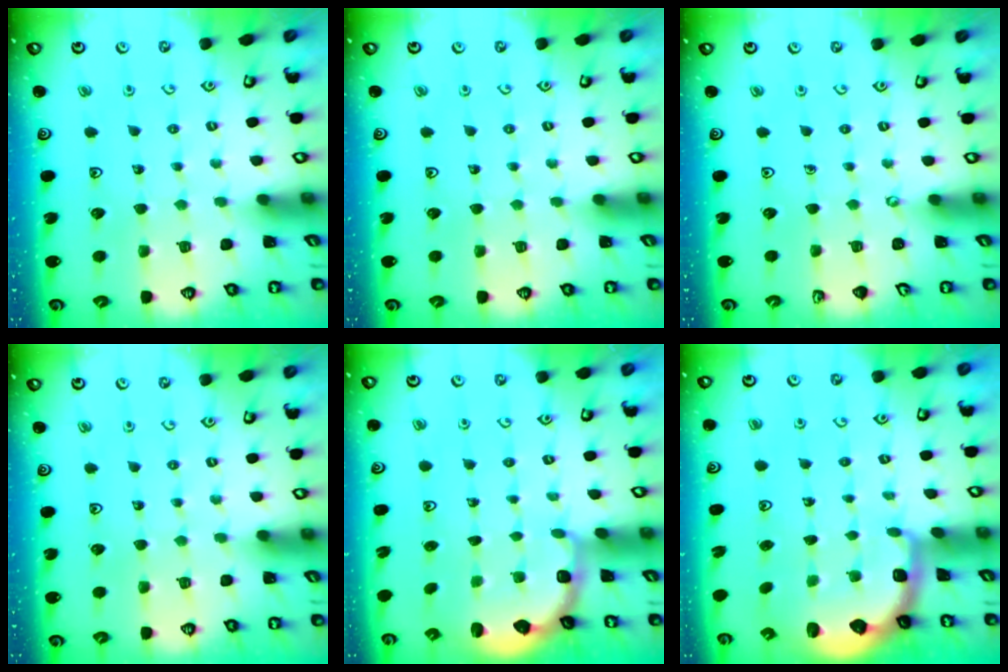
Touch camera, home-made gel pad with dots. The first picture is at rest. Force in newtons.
{"total": 0.0}
{"total": 0.0}
{"total": 0.0}
{"total": 2.9, "press": 2.4, "slide": 1.6}
{"total": 2.6, "press": 2.1, "slide": 1.7}